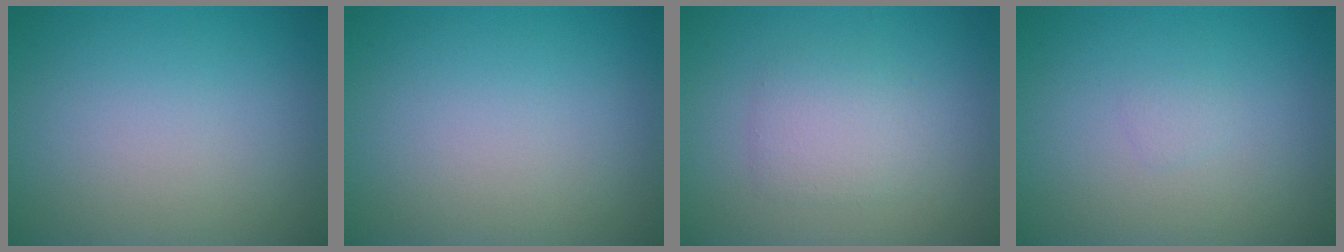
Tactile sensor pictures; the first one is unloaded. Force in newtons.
{"total": 0.0}
{"total": 2.3, "press": 2.3, "slide": 0.1}
{"total": 0.6, "press": 0.6, "slide": 0.0}